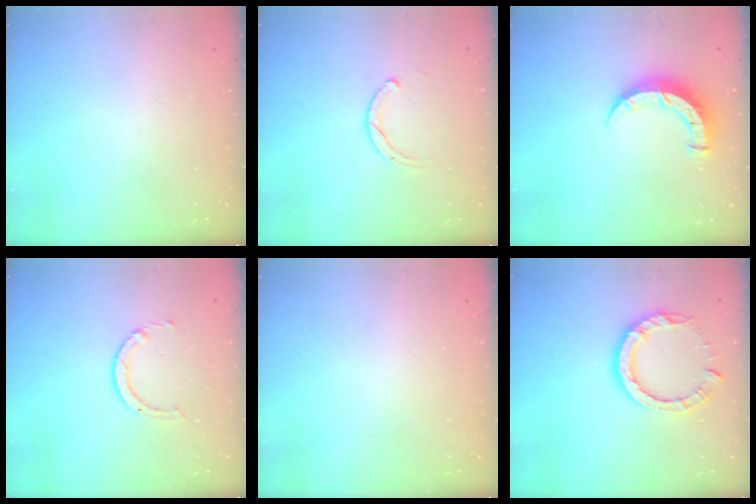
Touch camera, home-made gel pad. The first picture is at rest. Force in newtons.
{"total": 1.8, "press": 1.8, "slide": 0.2}
{"total": 8.2, "press": 8.2, "slide": 0.6}
{"total": 2.3, "press": 2.3, "slide": 0.3}
{"total": 2.5, "press": 2.5, "slide": 0.2}
{"total": 8.9, "press": 8.9, "slide": 1.0}